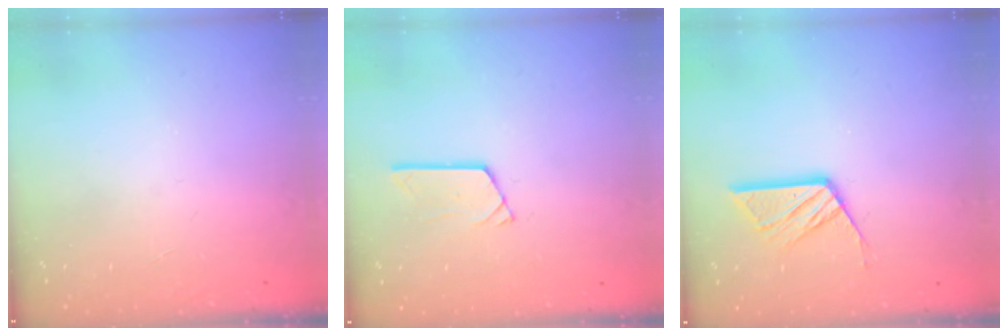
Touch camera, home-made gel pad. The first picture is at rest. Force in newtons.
{"total": 3.2, "press": 3.2, "slide": 0.3}
{"total": 10.5, "press": 10.5, "slide": 0.7}